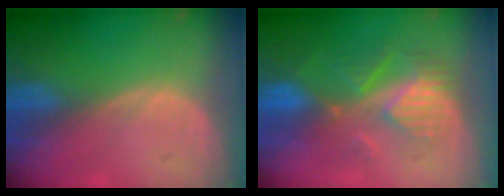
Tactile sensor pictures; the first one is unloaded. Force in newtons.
{"total": 8.6, "press": 8.1, "slide": 3.1}